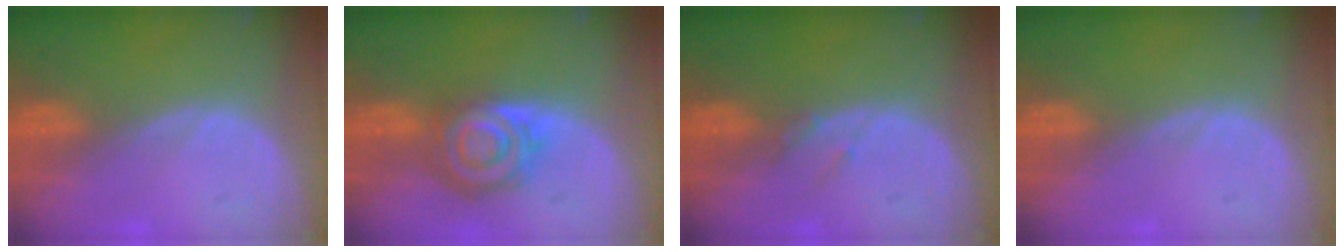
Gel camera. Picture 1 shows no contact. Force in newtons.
{"total": 8.0, "press": 7.1, "slide": 3.6}
{"total": 1.2, "press": 1.2, "slide": 0.3}
{"total": 0.0}